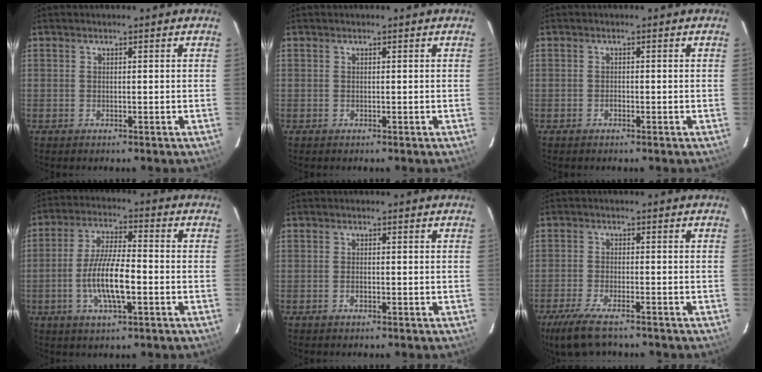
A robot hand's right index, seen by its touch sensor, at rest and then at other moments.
{"total": 0.0}
{"total": 0.7, "force": [-0.5, 0.4, 0.2], "torque": [-0.003, 0.001, -0.009]}
{"total": 10.4, "force": [-2.9, 2.6, 9.6], "torque": [-0.190, -0.003, -0.053]}
{"total": 1.1, "force": [-0.5, 0.5, 0.8], "torque": [-0.017, 0.001, -0.009]}
{"total": 9.6, "force": [-7.4, 2.7, 5.5], "torque": [-0.138, -0.030, -0.137]}